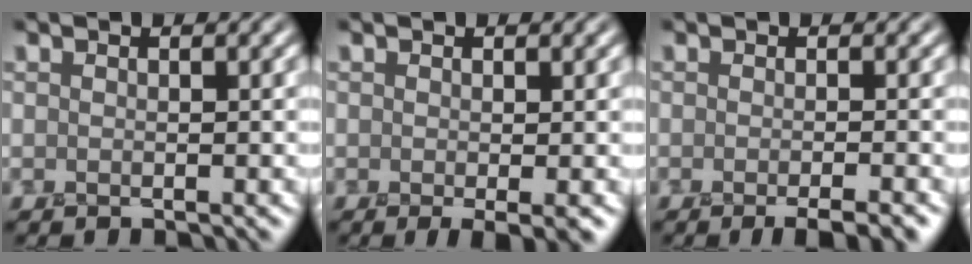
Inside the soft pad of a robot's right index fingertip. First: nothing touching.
{"total": 1.3, "force": [-0.2, 0.1, 1.3], "torque": [-0.016, -0.009, 0.001]}
{"total": 2.6, "force": [-1.2, 0.5, 2.2], "torque": [-0.018, -0.001, -0.021]}